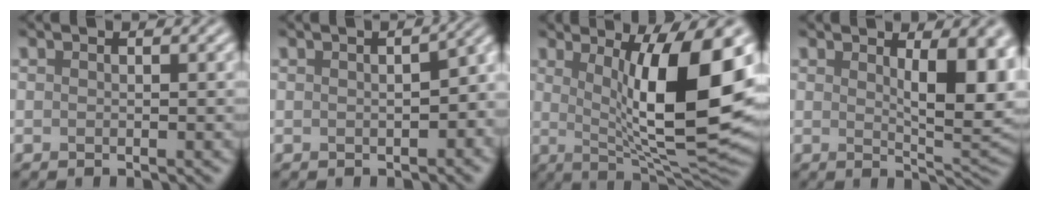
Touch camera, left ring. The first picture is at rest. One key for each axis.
{"total": 5.6, "fx": -0.3, "fy": 2.9, "fz": 4.8, "tx": -0.048, "ty": -0.003, "tz": 0.007}
{"total": 12.1, "fx": 1.9, "fy": 3.0, "fz": 11.6, "tx": -0.171, "ty": -0.011, "tz": 0.039}
{"total": 7.4, "fx": 2.0, "fy": 2.4, "fz": 6.8, "tx": -0.095, "ty": -0.010, "tz": 0.038}